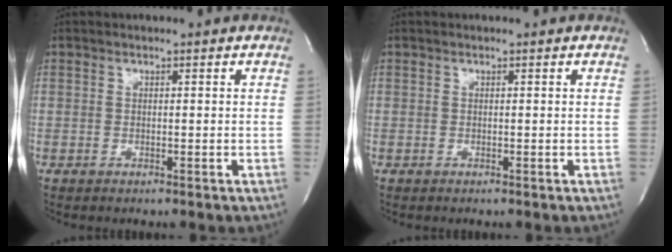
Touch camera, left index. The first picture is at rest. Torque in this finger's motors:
{"motor_torque": [0.00, 0.00, 0.00, 0.00]}